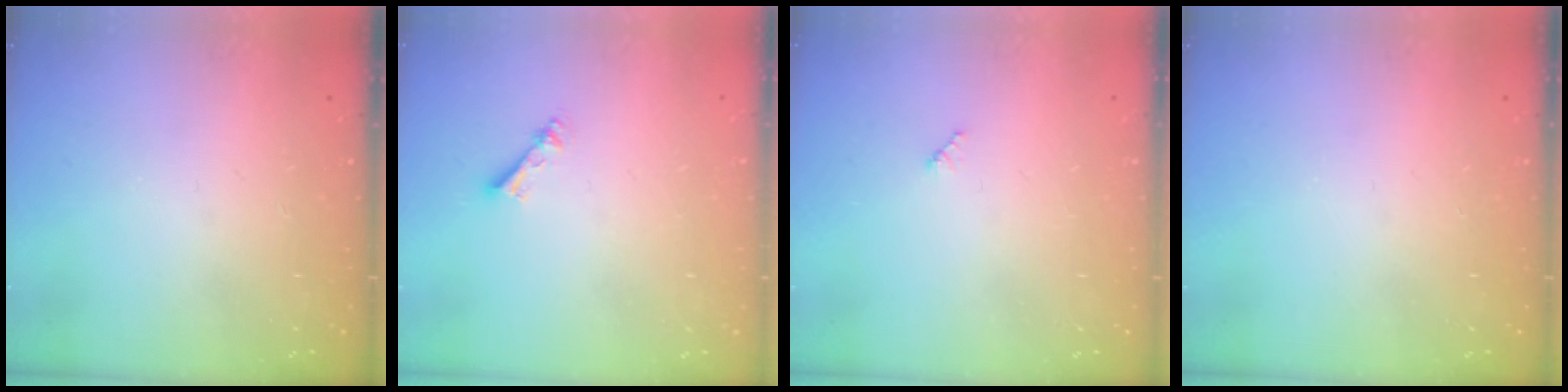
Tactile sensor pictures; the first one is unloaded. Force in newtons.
{"total": 2.4, "press": 2.4, "slide": 0.4}
{"total": 2.5, "press": 2.5, "slide": 0.3}
{"total": 0.0}